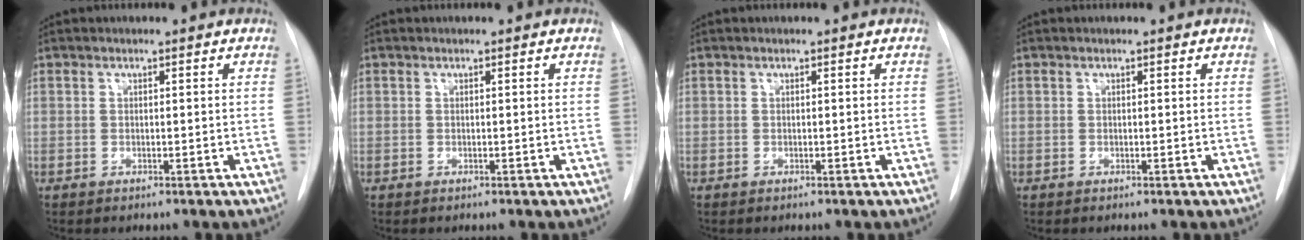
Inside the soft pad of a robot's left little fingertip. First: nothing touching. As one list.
[{"total": 0.0}, {"total": 0.0}, {"total": 0.0}]